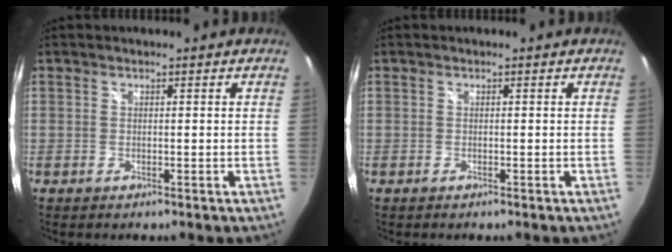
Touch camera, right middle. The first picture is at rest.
{"total": 0.0}